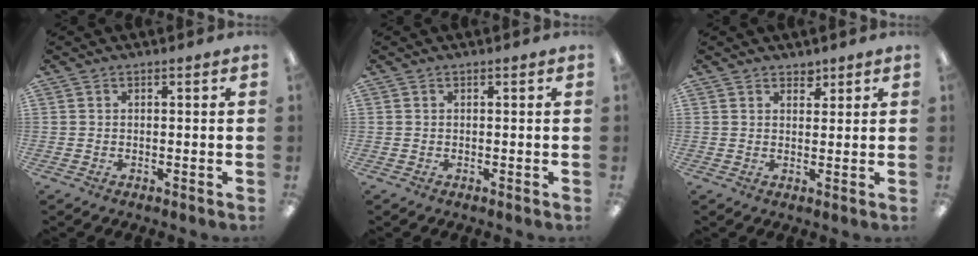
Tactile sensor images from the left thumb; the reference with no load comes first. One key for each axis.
{"total": 0.0}
{"total": 2.5, "fx": 2.1, "fy": 1.4, "fz": 0.3, "tx": 0.007, "ty": -0.010, "tz": 0.037}